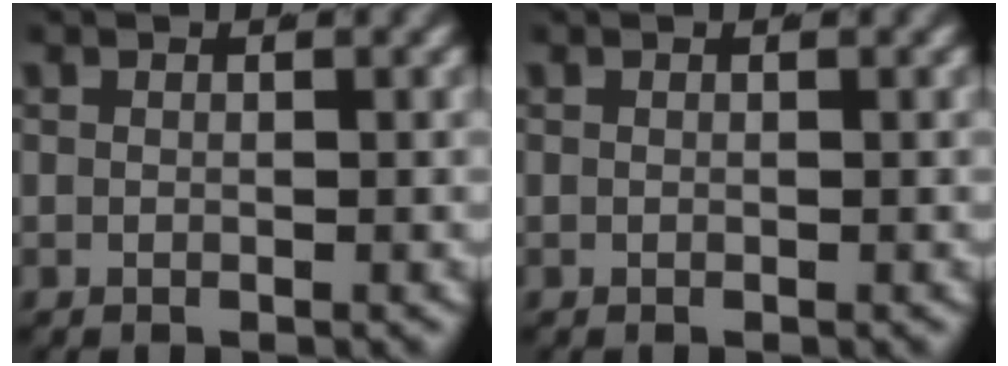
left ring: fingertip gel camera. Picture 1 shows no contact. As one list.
[{"total": 0.0}]